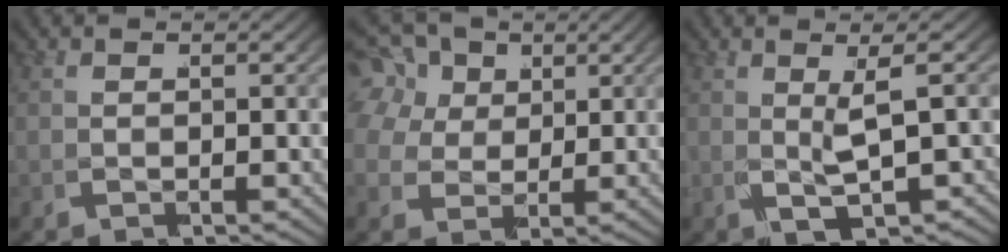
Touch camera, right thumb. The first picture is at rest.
{"total": 4.8, "force": [1.9, 4.0, 2.0], "torque": [-0.069, -0.001, 0.031]}
{"total": 3.0, "force": [0.4, 0.5, 2.9], "torque": [-0.044, 0.007, 0.010]}